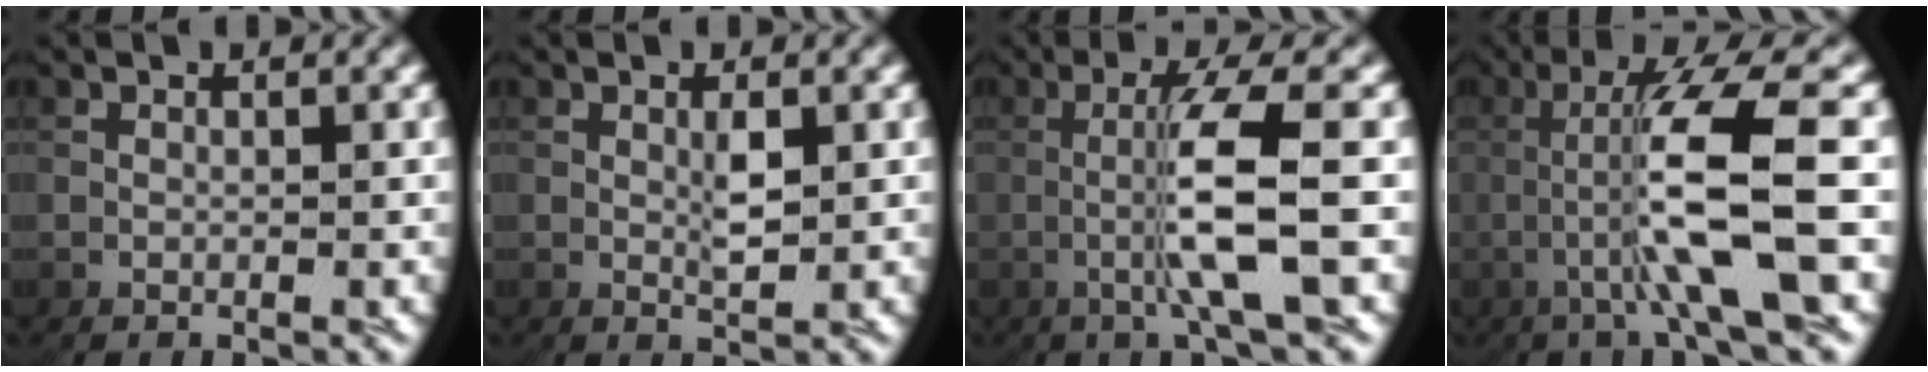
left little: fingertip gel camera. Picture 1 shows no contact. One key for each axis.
{"total": 1.8, "fx": 0.5, "fy": 0.2, "fz": 1.7, "tx": -0.032, "ty": -0.008, "tz": 0.014}
{"total": 5.8, "fx": 0.4, "fy": -0.3, "fz": 5.8, "tx": -0.115, "ty": -0.001, "tz": 0.014}
{"total": 8.1, "fx": 1.0, "fy": 0.4, "fz": 8.1, "tx": -0.153, "ty": 0.002, "tz": 0.024}